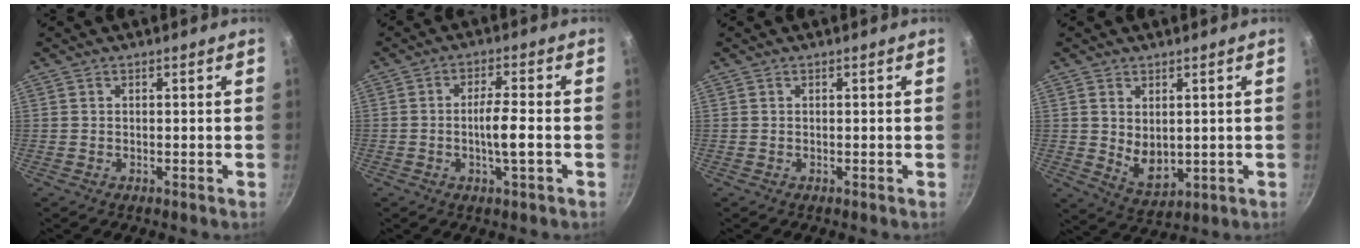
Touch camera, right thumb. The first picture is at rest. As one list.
[{"total": 5.5, "force": [-1.3, 1.1, 5.2], "torque": [-0.096, 0.015, -0.026]}, {"total": 0.0}, {"total": 6.5, "force": [1.1, 4.3, 4.7], "torque": [-0.068, -0.022, 0.033]}]